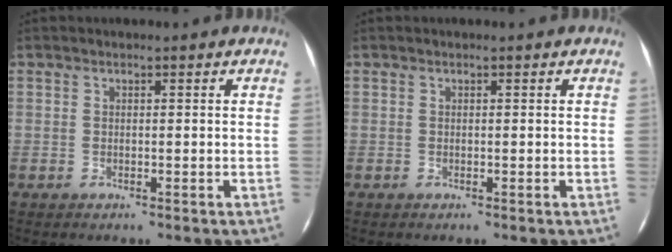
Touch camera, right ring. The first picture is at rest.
{"total": 0.0}